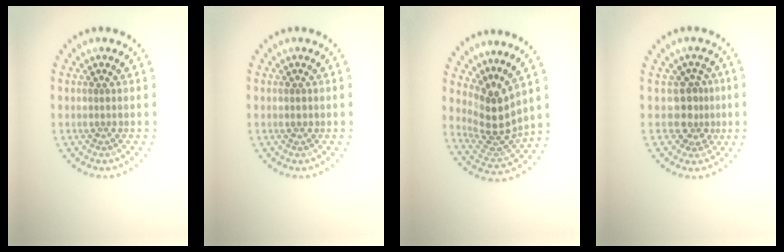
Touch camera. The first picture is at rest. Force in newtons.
{"total": 0.7, "press": 0.7, "slide": 0.1}
{"total": 3.6, "press": 2.6, "slide": 2.5}
{"total": 2.6, "press": 1.9, "slide": 1.8}